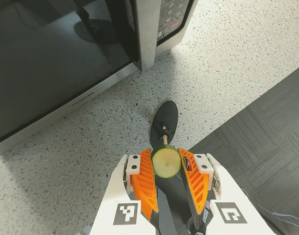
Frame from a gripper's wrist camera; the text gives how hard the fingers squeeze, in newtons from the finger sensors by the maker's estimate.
{"total": 8.4, "left": 8.0, "right": 8.9}